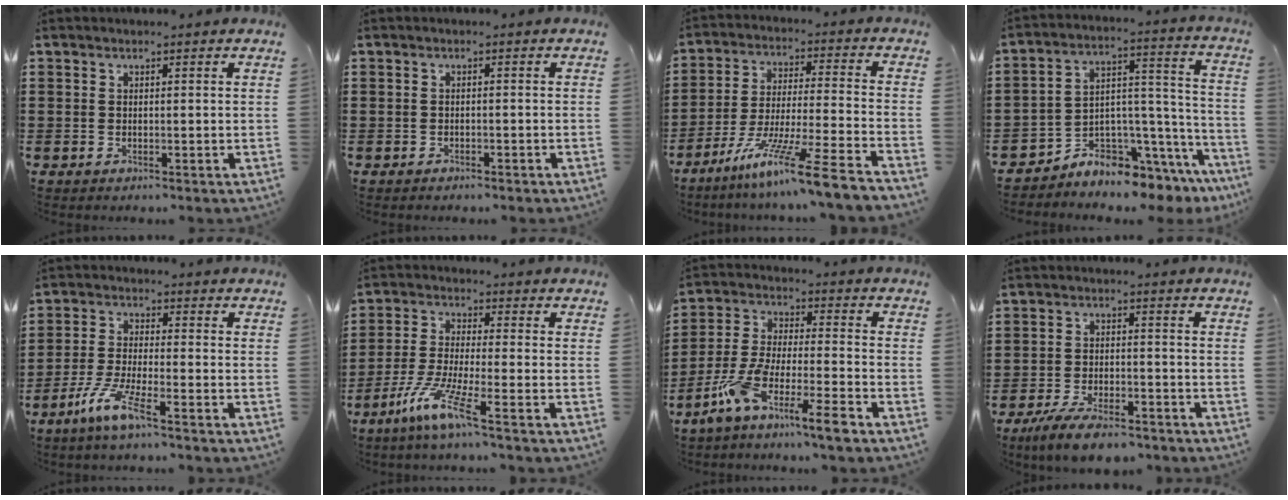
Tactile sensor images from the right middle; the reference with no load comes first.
{"total": 0.8, "force": [-0.7, 0.2, 0.1], "torque": [-0.005, -0.002, -0.015]}
{"total": 12.2, "force": [-9.6, -0.9, 7.5], "torque": [-0.135, 0.005, -0.185]}
{"total": 5.1, "force": [-4.9, 1.4, 0.1], "torque": [-0.010, -0.011, -0.094]}
{"total": 6.4, "force": [-4.1, 0.5, 4.9], "torque": [-0.112, -0.014, -0.079]}
{"total": 8.0, "force": [-5.1, 0.3, 6.2], "torque": [-0.139, -0.017, -0.100]}
{"total": 9.3, "force": [-7.4, 0.3, 5.6], "torque": [-0.131, -0.009, -0.152]}
{"total": 6.2, "force": [-5.3, 1.2, 2.9], "torque": [-0.064, -0.002, -0.103]}